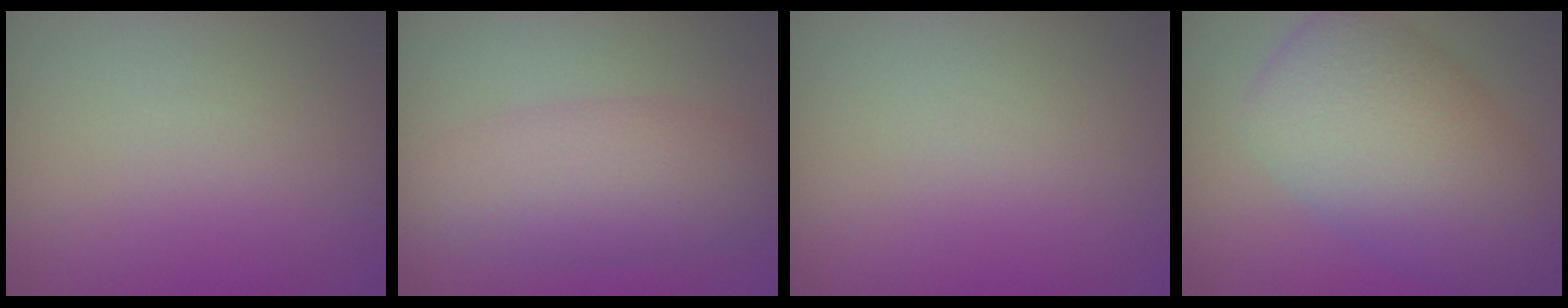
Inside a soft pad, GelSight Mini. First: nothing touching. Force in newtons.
{"total": 4.9, "press": 4.9, "slide": 0.2}
{"total": 0.0}
{"total": 9.5, "press": 9.5, "slide": 0.4}